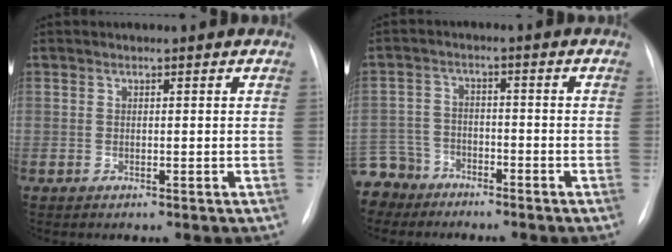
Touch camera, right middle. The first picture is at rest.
{"total": 8.6, "force": [-7.2, 4.6, 0.8], "torque": [-0.031, -0.002, -0.135]}